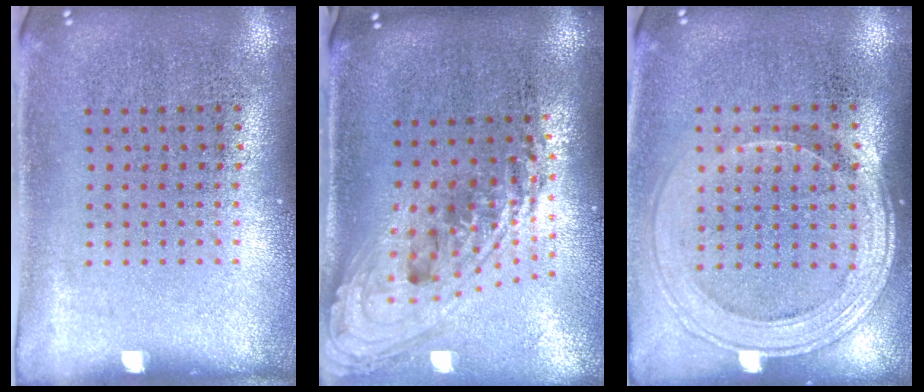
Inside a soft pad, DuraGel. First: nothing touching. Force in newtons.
{"total": 2.4, "press": 1.7, "slide": 1.6}
{"total": 1.6, "press": 1.4, "slide": 0.7}